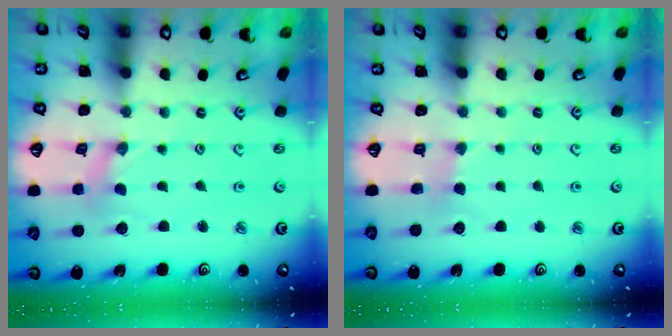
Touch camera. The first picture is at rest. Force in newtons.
{"total": 2.2, "press": 2.2, "slide": 0.5}